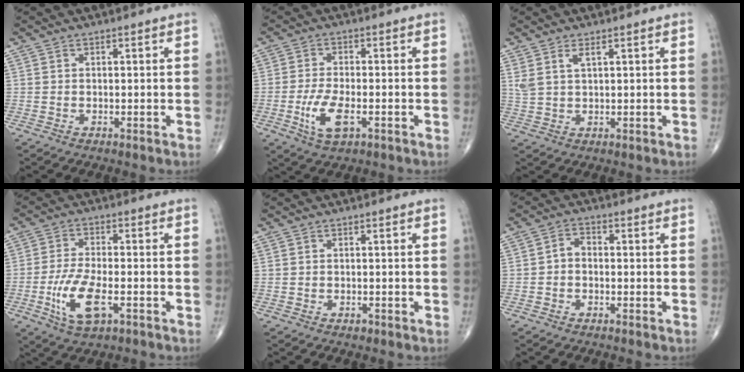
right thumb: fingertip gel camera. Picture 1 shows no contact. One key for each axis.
{"total": 6.8, "fx": -2.4, "fy": 2.9, "fz": 5.7, "tx": -0.116, "ty": 0.004, "tz": -0.041}
{"total": 3.1, "fx": 1.7, "fy": 0.9, "fz": 2.4, "tx": -0.054, "ty": -0.004, "tz": 0.041}
{"total": 9.4, "fx": -3.2, "fy": 3.8, "fz": 7.9, "tx": -0.165, "ty": 0.006, "tz": -0.057}
{"total": 0.7, "fx": -0.5, "fy": 0.4, "fz": 0.4, "tx": -0.005, "ty": 0.000, "tz": -0.007}
{"total": 2.6, "fx": -0.6, "fy": 1.9, "fz": 1.7, "tx": -0.020, "ty": 0.014, "tz": -0.020}